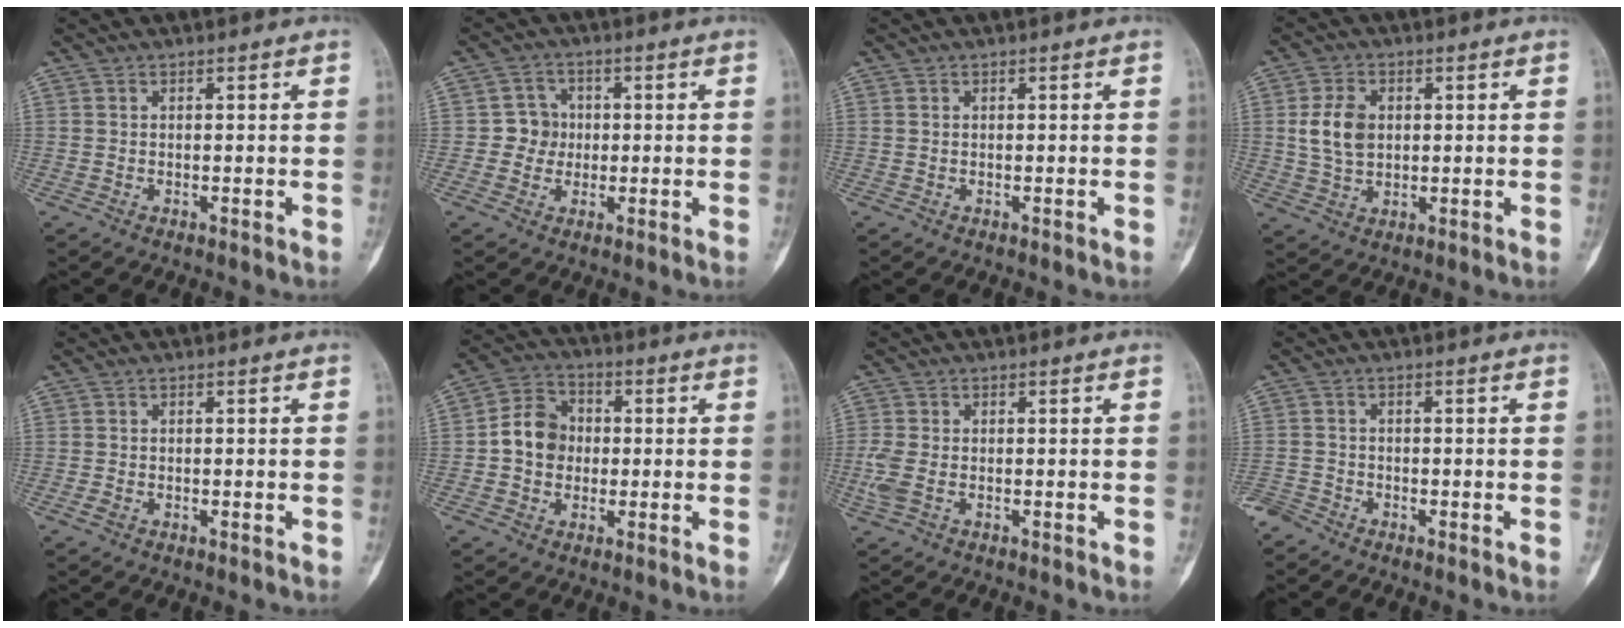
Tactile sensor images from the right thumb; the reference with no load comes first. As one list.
[{"total": 4.6, "force": [-0.1, 4.5, 1.1], "torque": [0.016, 0.012, -0.009]}, {"total": 0.0}, {"total": 7.2, "force": [1.1, 5.1, 5.0], "torque": [-0.086, -0.002, 0.024]}, {"total": 1.1, "force": [-0.5, 0.7, 0.8], "torque": [-0.017, 0.003, -0.011]}, {"total": 8.6, "force": [-0.3, 7.3, 4.5], "torque": [-0.058, 0.025, -0.018]}, {"total": 3.8, "force": [-1.0, 2.2, 3.0], "torque": [-0.091, 0.003, -0.019]}, {"total": 2.7, "force": [-2.6, 0.9, 0.0], "torque": [-0.003, -0.003, -0.059]}]